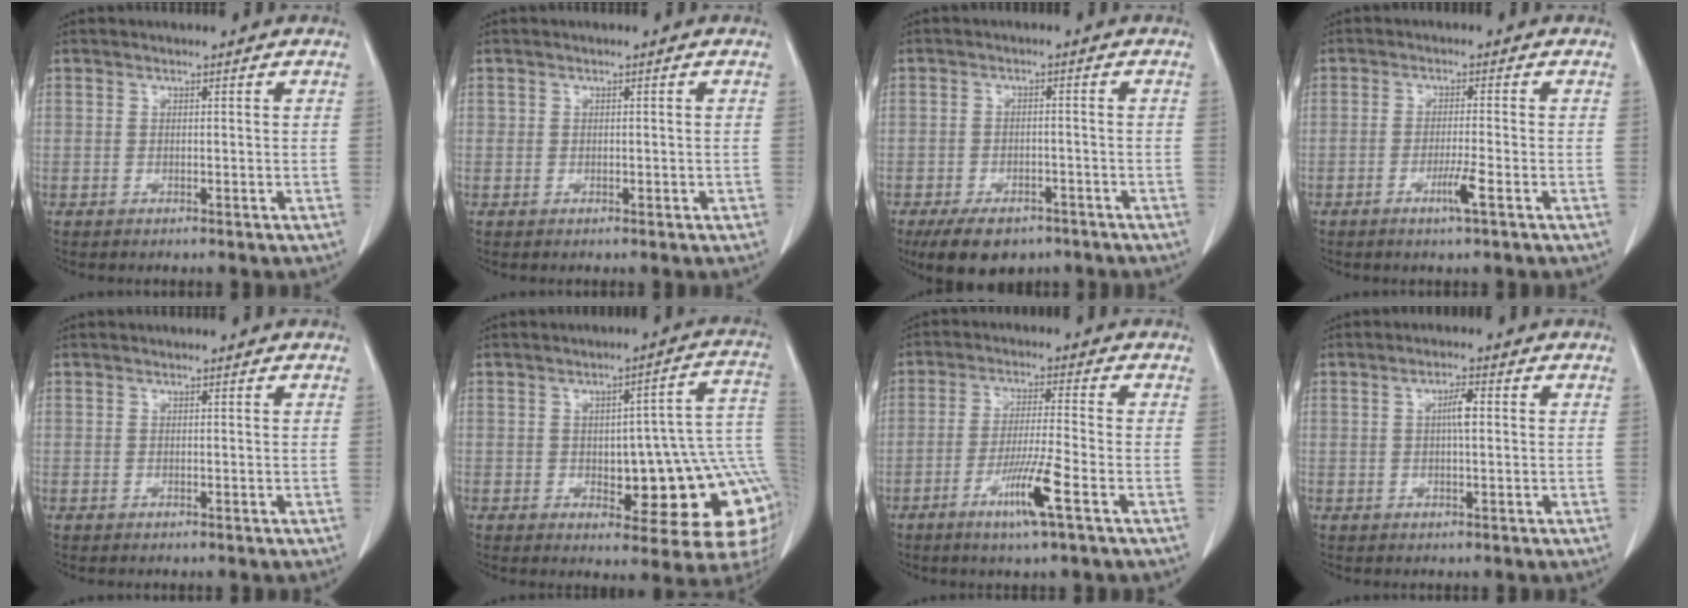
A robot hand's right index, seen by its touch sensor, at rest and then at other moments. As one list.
[{"total": 0.7, "force": [0.0, 0.7, 0.2], "torque": [-0.002, 0.009, 0.001]}, {"total": 8.0, "force": [-5.7, 4.1, 3.8], "torque": [-0.057, 0.000, -0.085]}, {"total": 3.4, "force": [-1.6, -0.4, 3.0], "torque": [-0.055, -0.006, -0.032]}, {"total": 0.0}, {"total": 18.5, "force": [-1.7, 5.7, 17.5], "torque": [-0.138, 0.034, -0.005]}, {"total": 7.9, "force": [-3.8, -0.6, 7.0], "torque": [-0.129, -0.015, -0.072]}, {"total": 2.8, "force": [0.4, 0.4, 2.8], "torque": [-0.051, 0.003, 0.006]}]